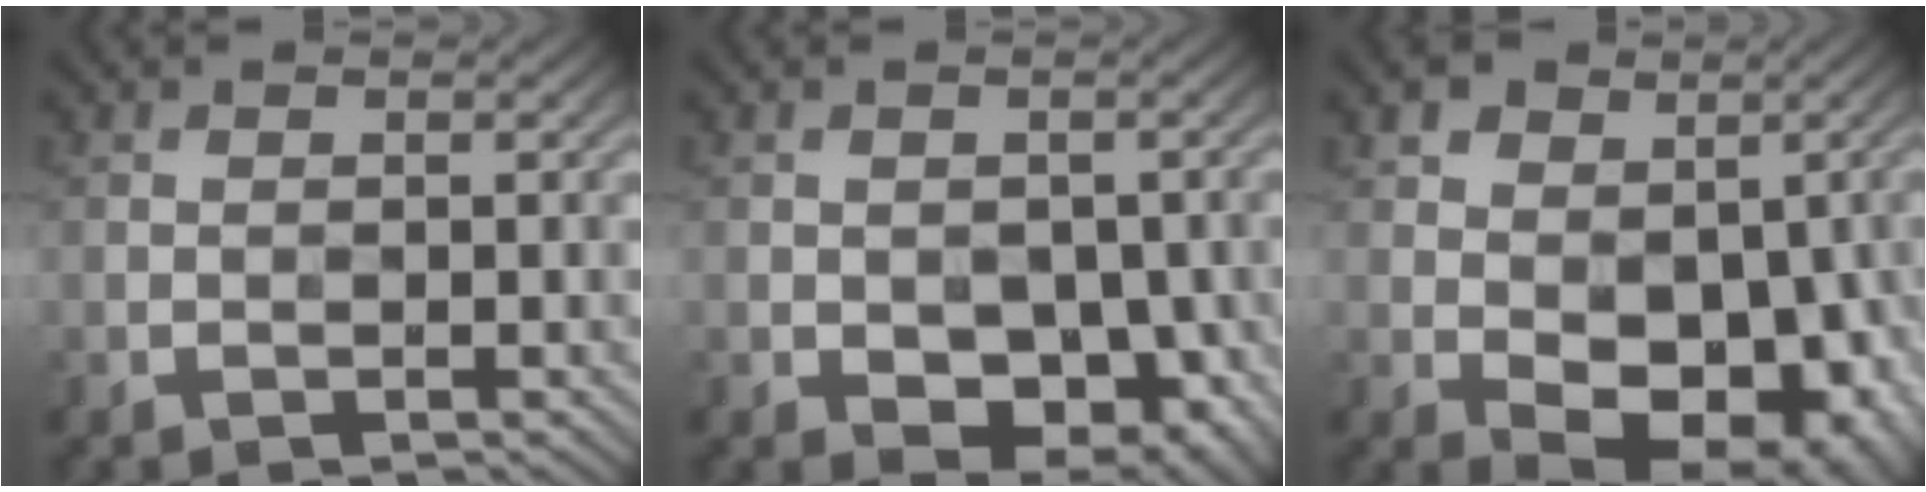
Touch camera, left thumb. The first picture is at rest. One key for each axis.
{"total": 6.0, "fx": -2.0, "fy": 4.0, "fz": 4.0, "tx": -0.062, "ty": -0.019, "tz": -0.023}
{"total": 11.6, "fx": 0.4, "fy": 8.6, "fz": 7.8, "tx": -0.093, "ty": -0.013, "tz": 0.025}